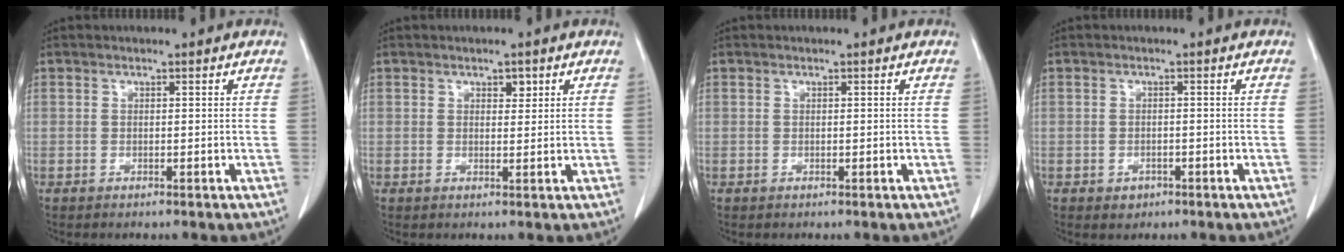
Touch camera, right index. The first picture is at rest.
{"total": 1.5, "force": [0.8, 0.8, 0.9], "torque": [-0.010, -0.002, 0.012]}
{"total": 0.0}
{"total": 1.7, "force": [-0.9, 1.3, 0.6], "torque": [-0.007, 0.004, -0.006]}